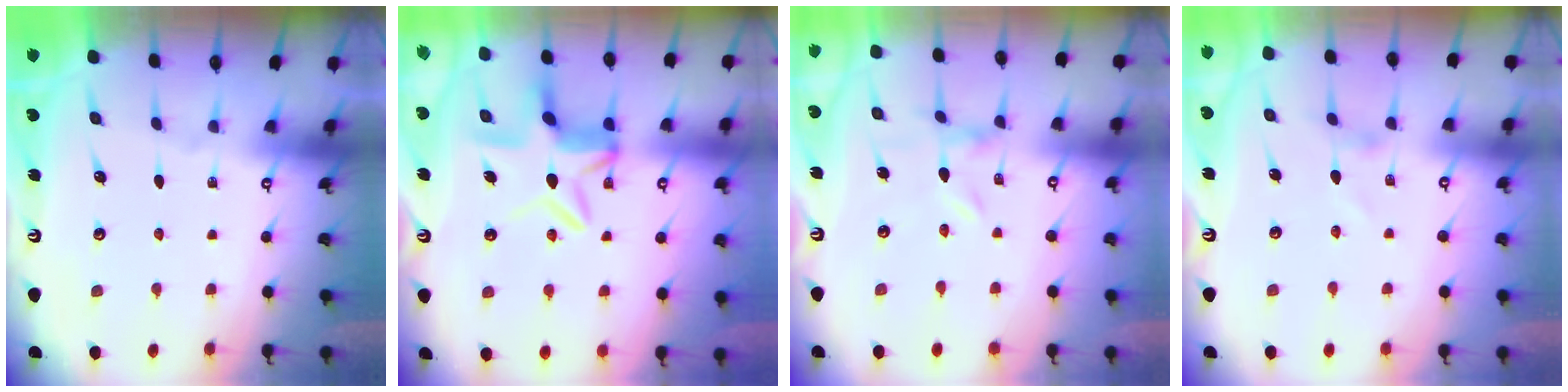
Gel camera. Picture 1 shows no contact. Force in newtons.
{"total": 9.1, "press": 9.0, "slide": 1.3}
{"total": 0.0}
{"total": 1.0, "press": 0.9, "slide": 0.3}